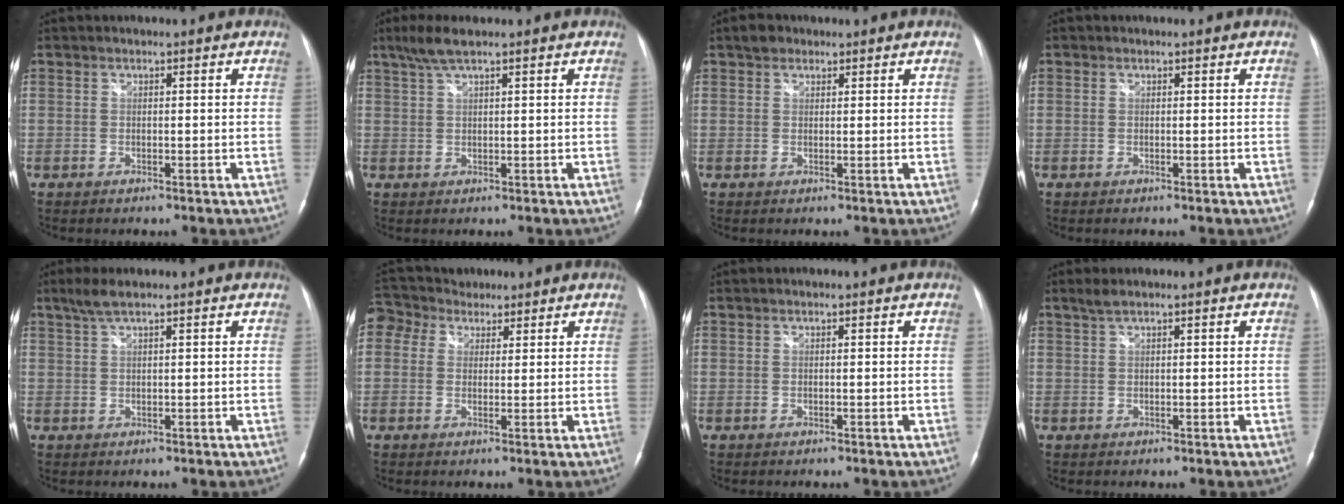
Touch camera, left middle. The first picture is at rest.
{"total": 3.7, "force": [2.7, 0.3, 2.6], "torque": [-0.062, 0.014, 0.055]}
{"total": 2.1, "force": [1.4, 1.4, 0.6], "torque": [-0.011, 0.012, 0.021]}
{"total": 0.0}
{"total": 2.6, "force": [1.9, 0.2, 1.8], "torque": [-0.046, 0.011, 0.041]}
{"total": 6.2, "force": [4.0, 4.5, 1.3], "torque": [-0.035, 0.045, 0.078]}
{"total": 0.0}
{"total": 1.3, "force": [1.0, 0.0, 0.8], "torque": [-0.022, 0.011, 0.024]}